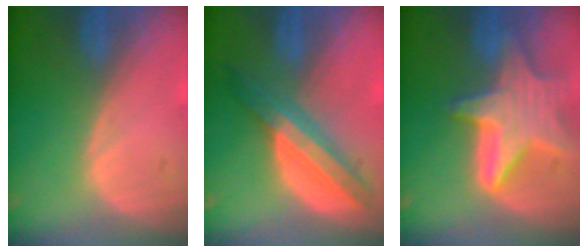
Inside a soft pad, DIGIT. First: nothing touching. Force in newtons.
{"total": 7.5, "press": 7.5, "slide": 0.4}
{"total": 9.5, "press": 9.5, "slide": 0.6}